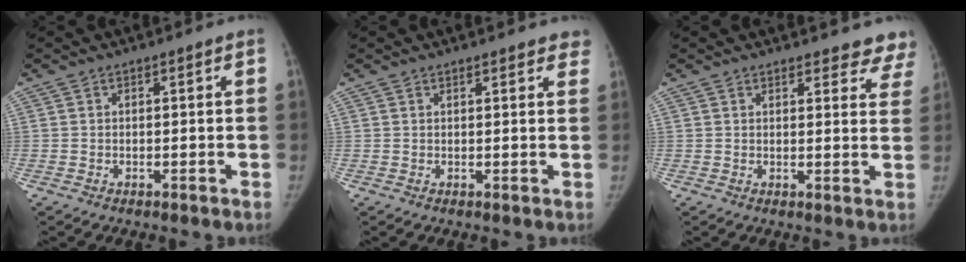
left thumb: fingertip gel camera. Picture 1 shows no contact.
{"total": 4.0, "force": [3.4, 1.4, 1.5], "torque": [0.008, -0.005, 0.027]}
{"total": 9.0, "force": [8.3, 3.0, 1.3], "torque": [0.040, -0.035, 0.063]}